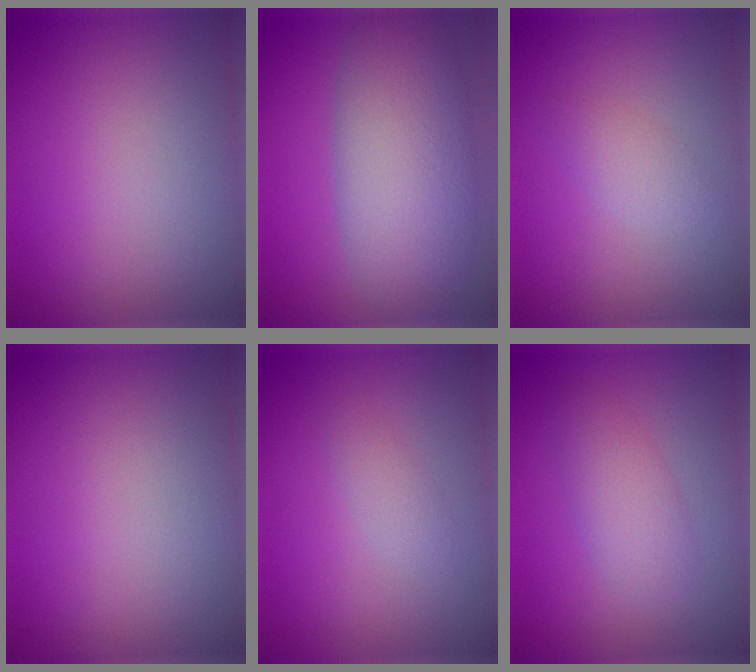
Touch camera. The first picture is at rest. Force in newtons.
{"total": 8.6, "press": 8.6, "slide": 0.6}
{"total": 1.7, "press": 1.7, "slide": 0.1}
{"total": 0.0}
{"total": 1.2, "press": 1.2, "slide": 0.1}
{"total": 2.8, "press": 2.8, "slide": 0.1}